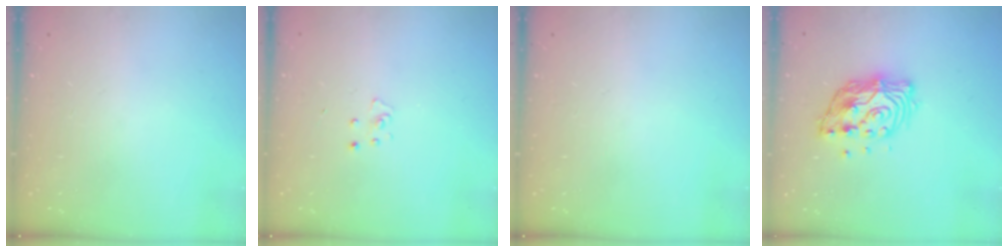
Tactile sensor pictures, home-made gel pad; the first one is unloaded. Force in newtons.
{"total": 2.6, "press": 2.6, "slide": 0.2}
{"total": 0.0}
{"total": 12.1, "press": 12.0, "slide": 0.9}